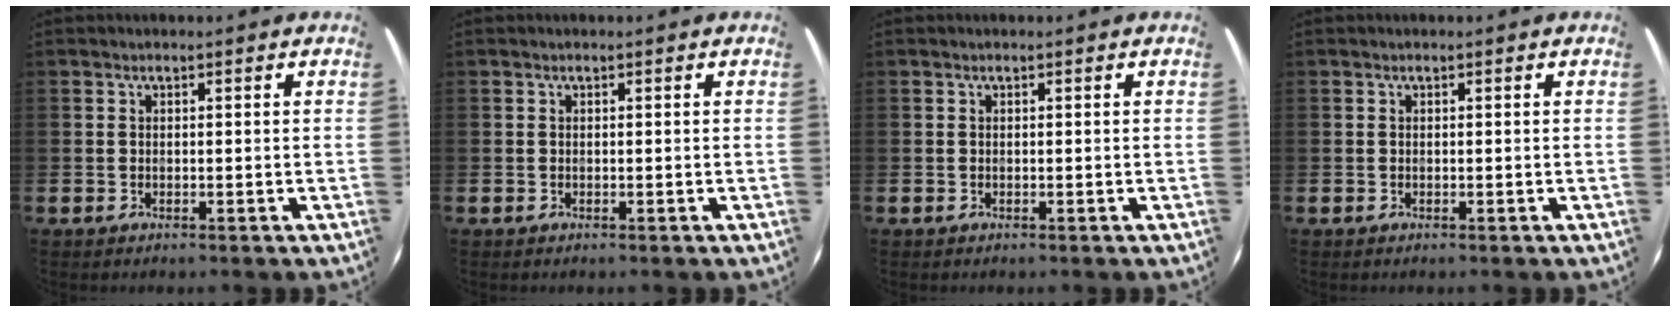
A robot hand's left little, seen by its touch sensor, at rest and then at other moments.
{"total": 0.0}
{"total": 0.0}
{"total": 0.0}